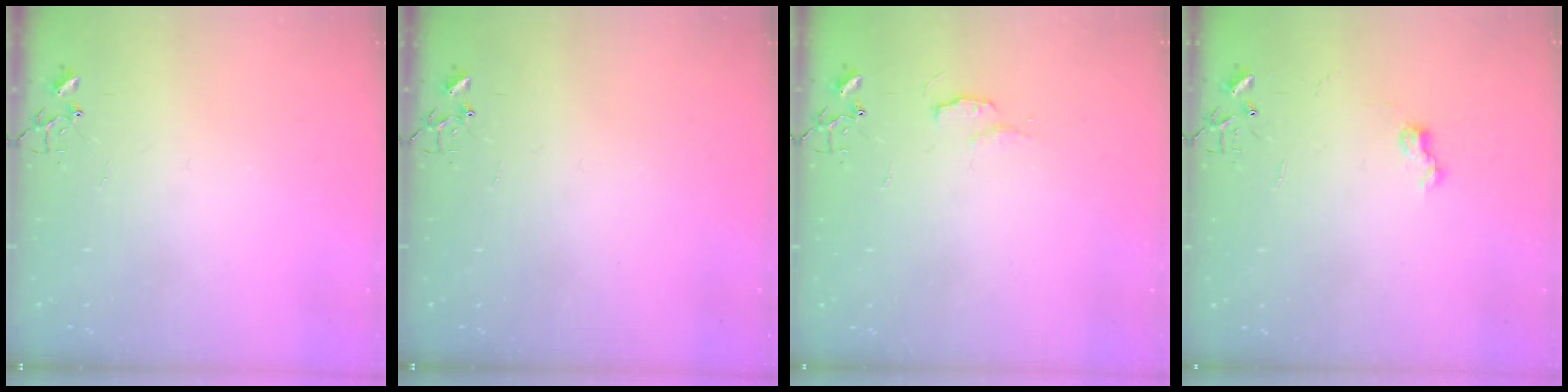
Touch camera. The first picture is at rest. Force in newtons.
{"total": 0.0}
{"total": 4.9, "press": 4.9, "slide": 0.6}
{"total": 6.0, "press": 6.0, "slide": 0.7}